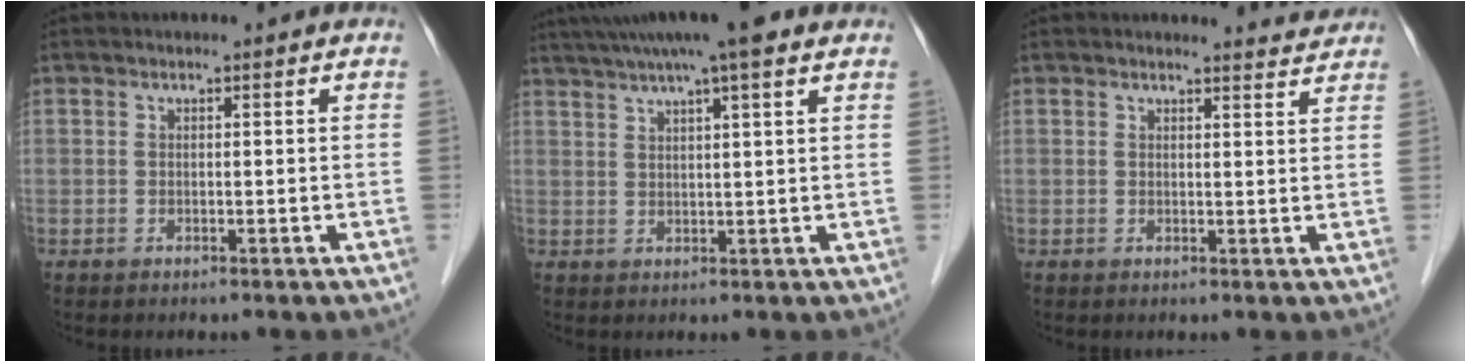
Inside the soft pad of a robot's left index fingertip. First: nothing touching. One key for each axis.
{"total": 11.4, "fx": 8.6, "fy": 0.4, "fz": 7.5, "tx": -0.126, "ty": 0.037, "tz": 0.121}
{"total": 2.5, "fx": 2.5, "fy": 0.1, "fz": 0.0, "tx": -0.007, "ty": -0.007, "tz": 0.021}